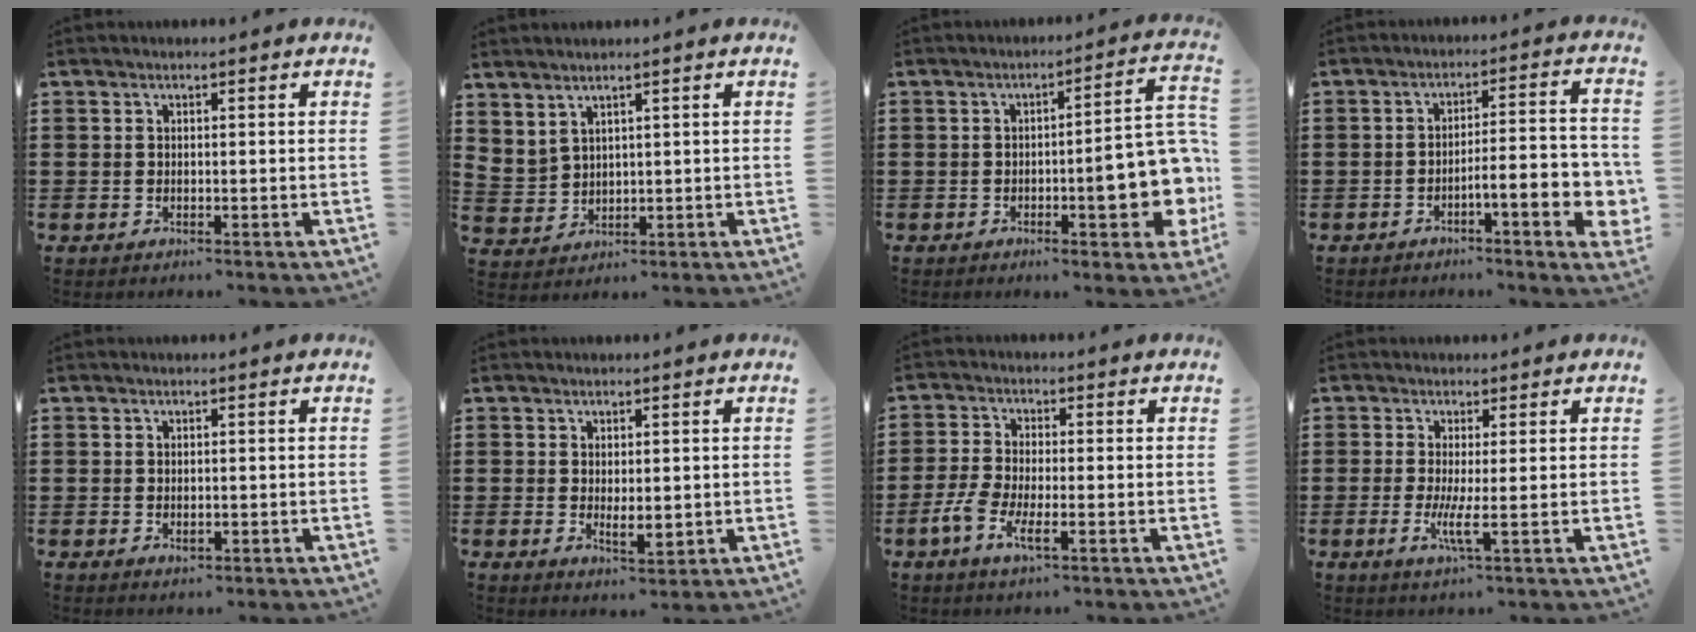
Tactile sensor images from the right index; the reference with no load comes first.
{"total": 2.2, "force": [2.0, 0.8, 0.2], "torque": [-0.013, 0.000, 0.040]}
{"total": 11.9, "force": [-2.3, 3.5, 11.1], "torque": [-0.129, -0.017, -0.038]}
{"total": 7.5, "force": [-2.7, 1.4, 6.8], "torque": [-0.102, -0.011, -0.047]}
{"total": 0.8, "force": [-0.1, 0.3, 0.7], "torque": [-0.013, 0.000, -0.002]}
{"total": 2.5, "force": [0.3, 1.1, 2.3], "torque": [-0.034, -0.002, 0.004]}
{"total": 4.8, "force": [-2.2, 1.7, 4.0], "torque": [-0.096, -0.005, -0.048]}
{"total": 3.9, "force": [-0.6, 0.1, 3.8], "torque": [-0.068, -0.010, -0.011]}